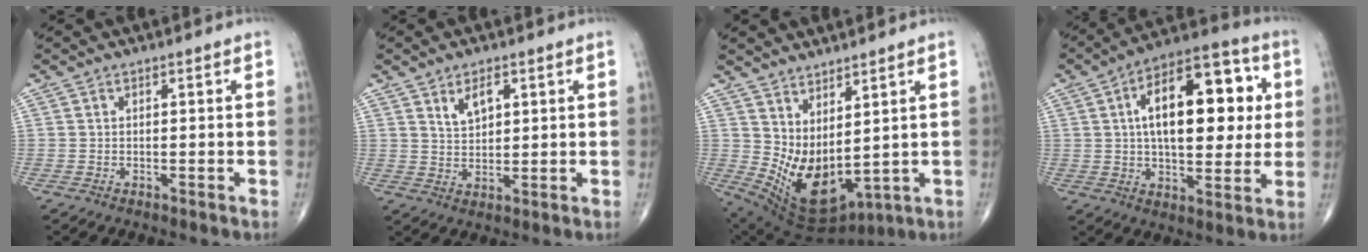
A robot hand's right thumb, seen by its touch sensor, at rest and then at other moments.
{"total": 4.7, "force": [2.3, 2.5, 3.2], "torque": [-0.046, -0.015, 0.043]}
{"total": 13.1, "force": [3.3, 6.3, 11.0], "torque": [-0.195, -0.042, 0.091]}
{"total": 21.5, "force": [4.0, 10.7, 18.2], "torque": [-0.243, 0.011, 0.052]}